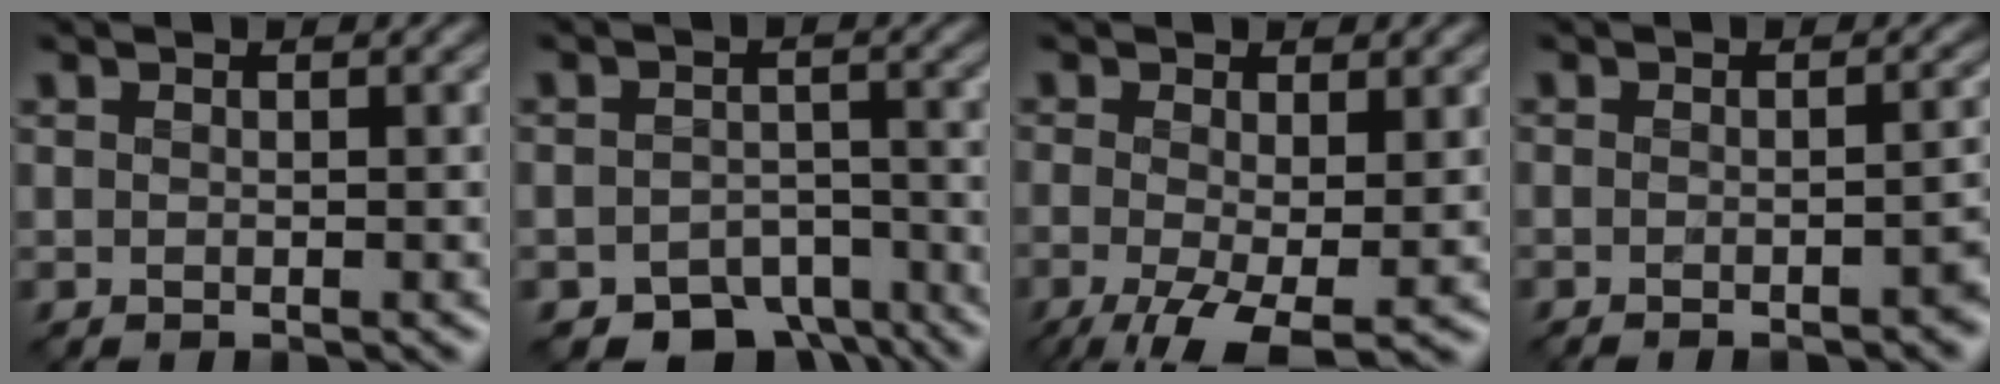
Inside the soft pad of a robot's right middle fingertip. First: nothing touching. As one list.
[{"total": 5.9, "force": [-4.5, 3.1, 2.2], "torque": [-0.021, -0.011, -0.068]}, {"total": 6.8, "force": [-2.3, 2.6, 5.9], "torque": [-0.128, -0.017, -0.035]}, {"total": 3.9, "force": [-2.3, 1.0, 3.0], "torque": [-0.026, 0.000, -0.032]}]